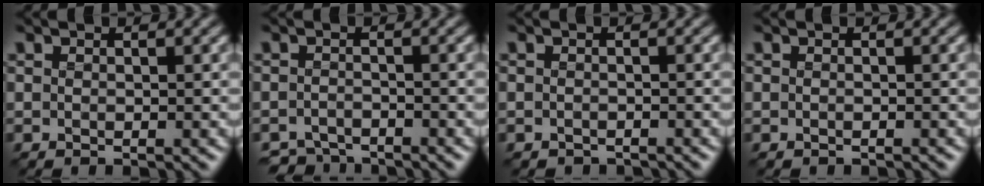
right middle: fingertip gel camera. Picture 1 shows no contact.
{"total": 2.9, "force": [-2.8, 0.4, -0.1], "torque": [0.003, -0.006, -0.050]}
{"total": 1.0, "force": [-1.0, 0.2, -0.2], "torque": [0.002, -0.007, -0.015]}
{"total": 0.0}